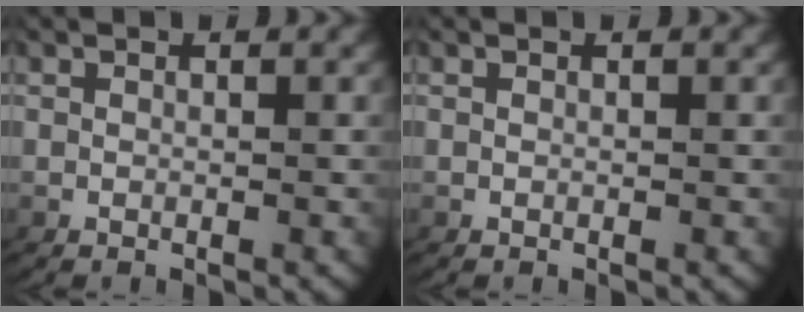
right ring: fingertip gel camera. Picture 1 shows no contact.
{"total": 0.0}